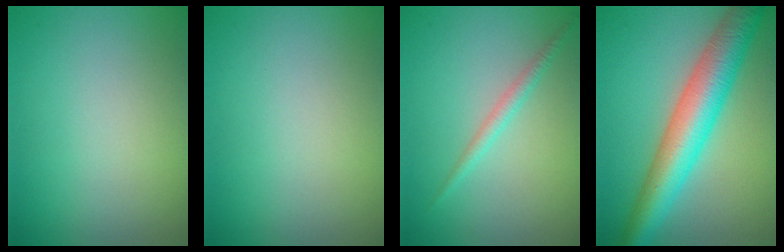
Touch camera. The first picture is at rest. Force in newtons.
{"total": 0.0}
{"total": 1.4, "press": 1.4, "slide": 0.1}
{"total": 7.8, "press": 7.8, "slide": 0.0}